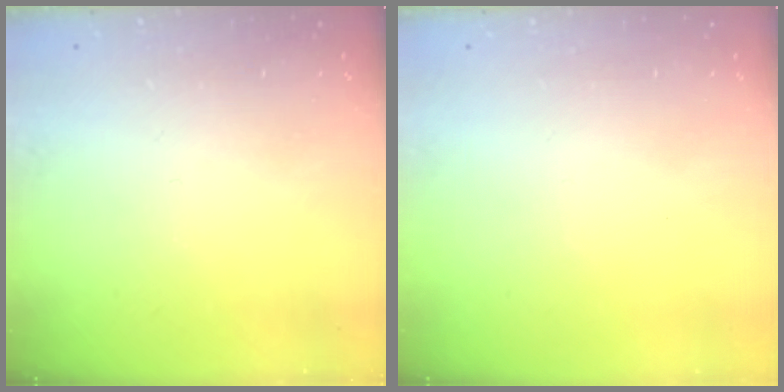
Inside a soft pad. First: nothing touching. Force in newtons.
{"total": 1.7, "press": 1.6, "slide": 0.1}